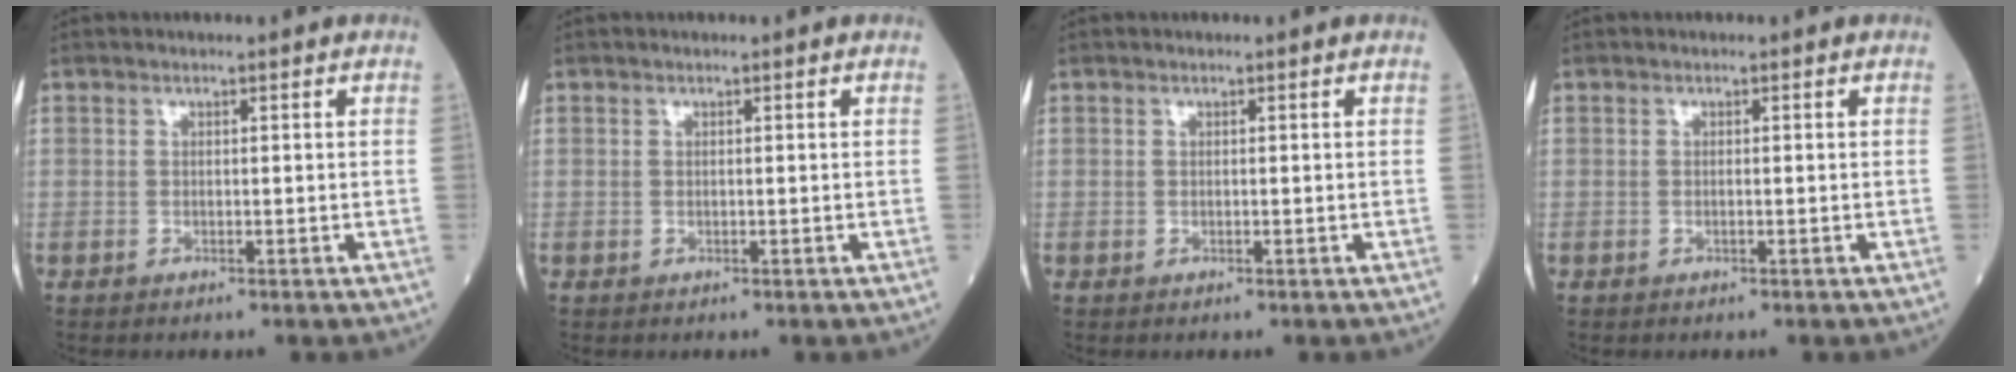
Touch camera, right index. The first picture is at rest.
{"total": 0.0}
{"total": 0.0}
{"total": 0.0}